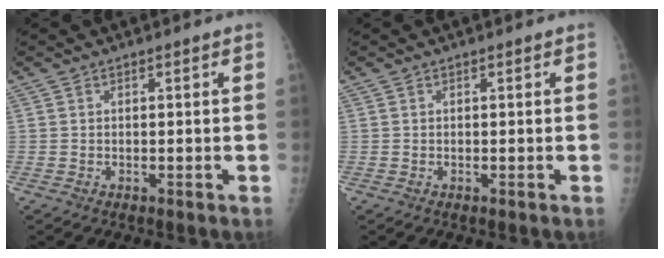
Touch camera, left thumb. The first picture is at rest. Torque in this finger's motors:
{"motor_torque": [-0.02, 0.02, -0.04, 0.01, 0.00]}